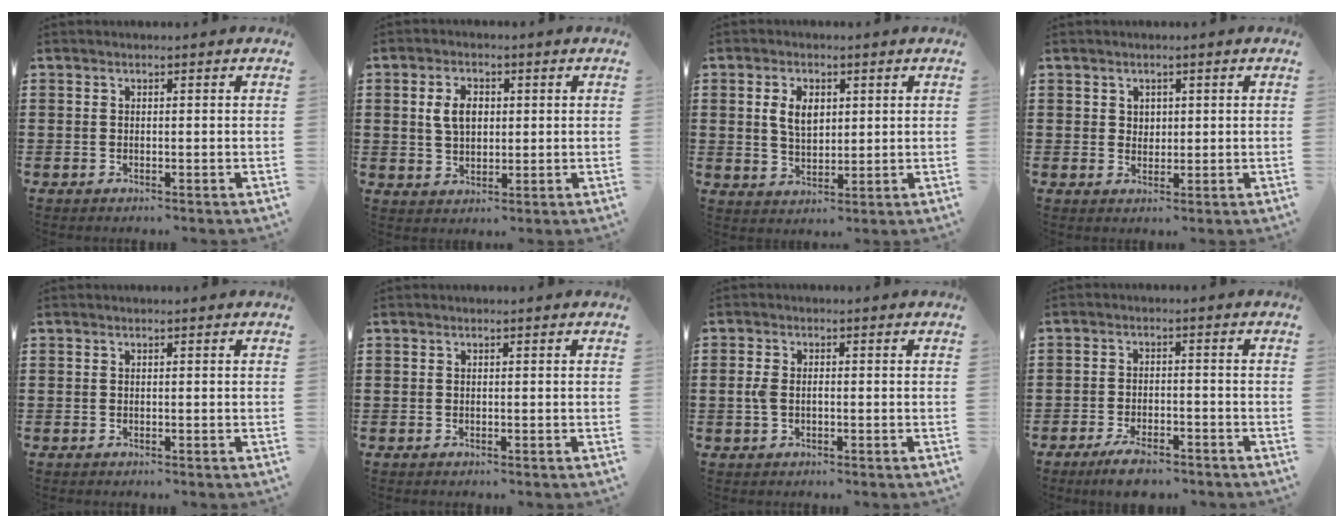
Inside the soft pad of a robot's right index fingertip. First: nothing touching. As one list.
[{"total": 4.6, "force": [0.8, 3.0, 3.4], "torque": [-0.082, 0.010, 0.010]}, {"total": 4.7, "force": [1.2, 2.9, 3.4], "torque": [-0.068, 0.009, 0.018]}, {"total": 1.8, "force": [0.9, 1.5, 0.3], "torque": [-0.010, 0.010, 0.017]}, {"total": 0.0}, {"total": 0.0}, {"total": 2.0, "force": [-0.2, 1.2, 1.6], "torque": [-0.040, 0.002, -0.008]}, {"total": 3.9, "force": [-3.3, 0.9, 1.8], "torque": [-0.029, 0.010, -0.062]}]